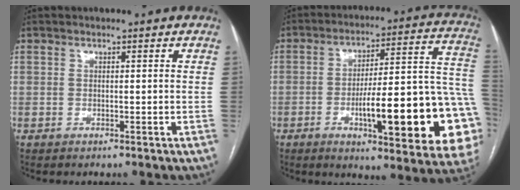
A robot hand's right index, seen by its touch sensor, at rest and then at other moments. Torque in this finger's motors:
{"motor_torque": [2.14, 0.00, 1.05, 0.21]}